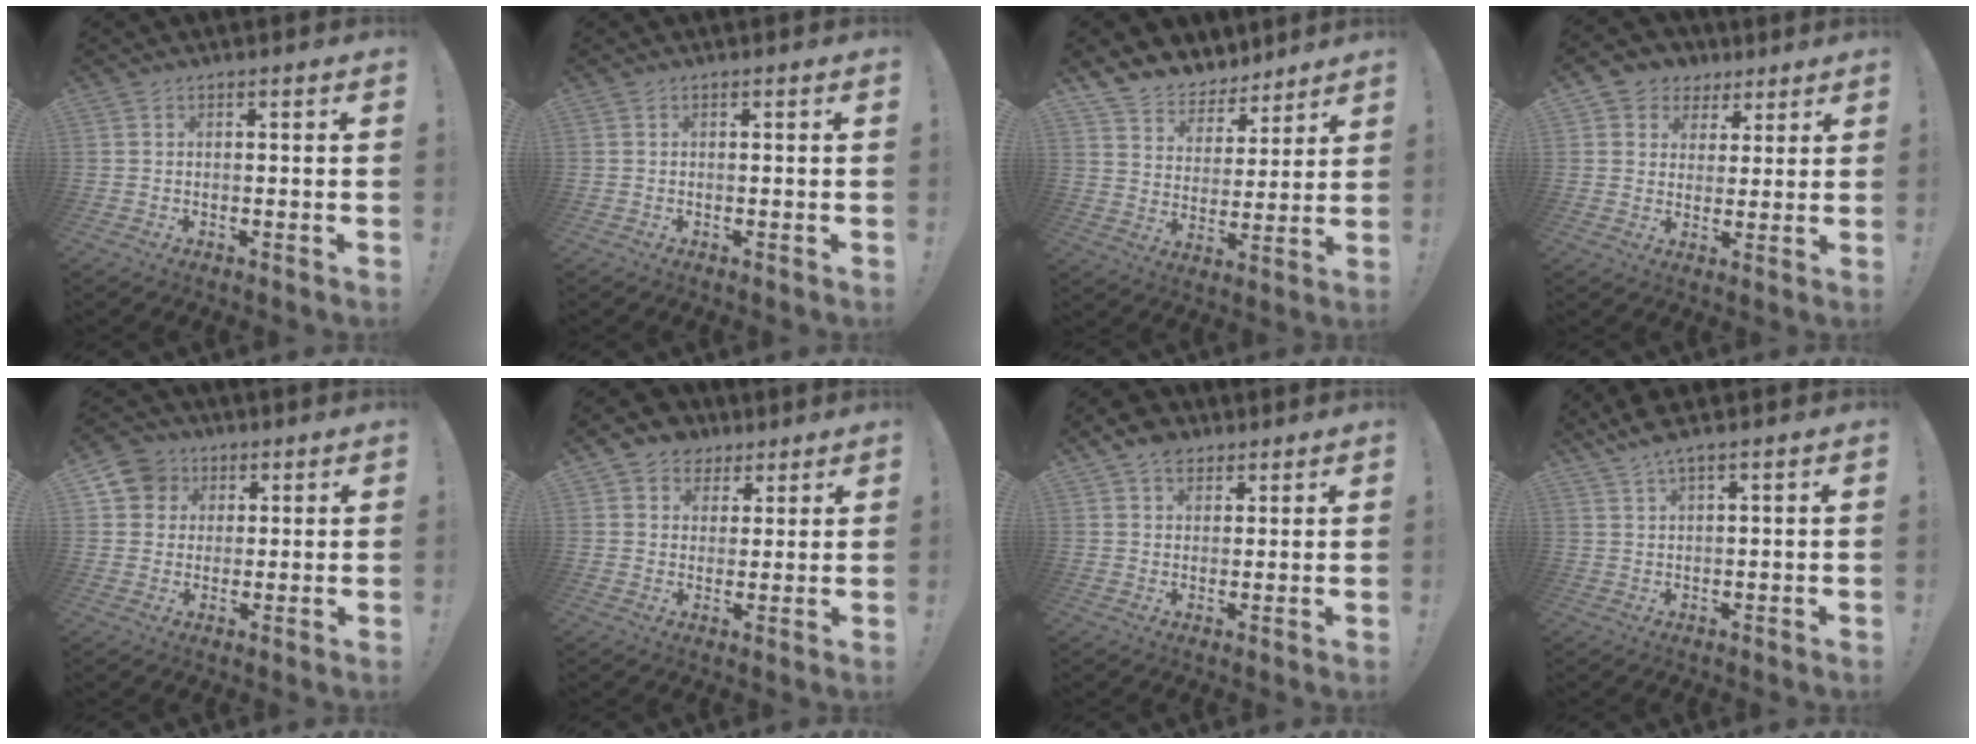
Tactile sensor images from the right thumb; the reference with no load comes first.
{"total": 0.0}
{"total": 8.3, "force": [6.5, 5.1, 0.7], "torque": [-0.019, -0.060, 0.128]}
{"total": 6.5, "force": [2.6, 5.9, 0.9], "torque": [-0.006, -0.018, 0.053]}
{"total": 8.6, "force": [3.5, 7.6, 2.1], "torque": [-0.024, -0.019, 0.069]}
{"total": 6.9, "force": [3.3, 5.9, 1.1], "torque": [-0.010, -0.019, 0.067]}
{"total": 7.0, "force": [4.5, 5.0, 1.9], "torque": [-0.023, -0.022, 0.085]}
{"total": 4.1, "force": [3.1, 0.1, 2.7], "torque": [-0.053, -0.011, 0.054]}